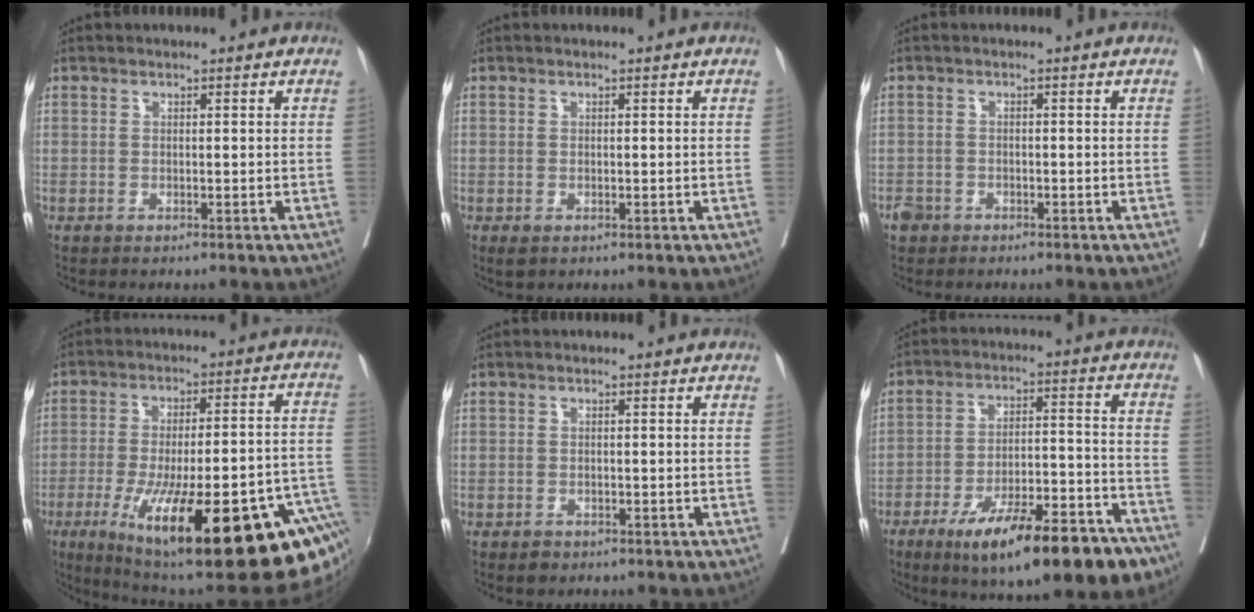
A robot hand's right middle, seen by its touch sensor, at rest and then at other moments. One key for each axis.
{"total": 0.9, "fx": -0.1, "fy": 0.7, "fz": 0.6, "tx": -0.009, "ty": -0.001, "tz": 0.005}
{"total": 1.9, "fx": -1.4, "fy": 1.2, "fz": 0.1, "tx": -0.008, "ty": 0.004, "tz": -0.026}
{"total": 33.5, "fx": -14.9, "fy": 6.8, "fz": 29.2, "tx": -0.330, "ty": -0.016, "tz": -0.219}
{"total": 1.3, "fx": -0.7, "fy": 1.0, "fz": 0.4, "tx": -0.004, "ty": 0.004, "tz": -0.004}
{"total": 20.3, "fx": -13.4, "fy": 4.9, "fz": 14.5, "tx": -0.165, "ty": 0.014, "tz": -0.205}